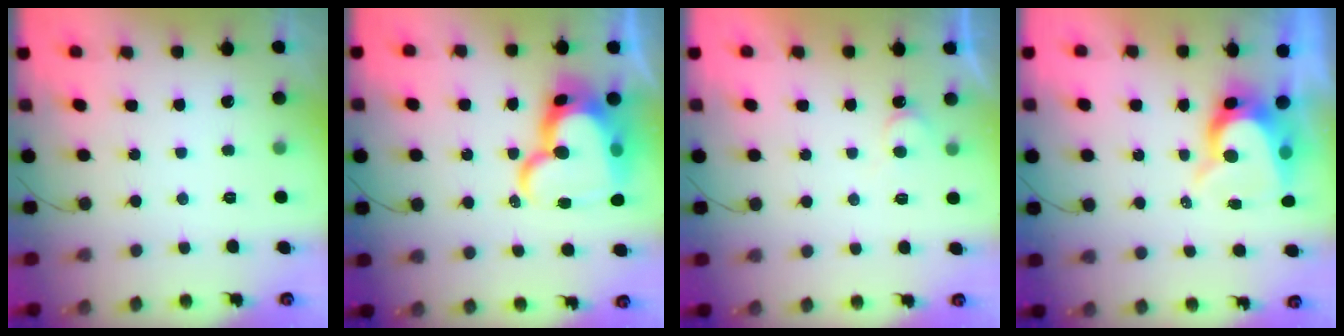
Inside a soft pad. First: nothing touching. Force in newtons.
{"total": 23.0, "press": 22.8, "slide": 2.3}
{"total": 4.0, "press": 4.0, "slide": 0.4}
{"total": 9.3, "press": 9.3, "slide": 0.8}